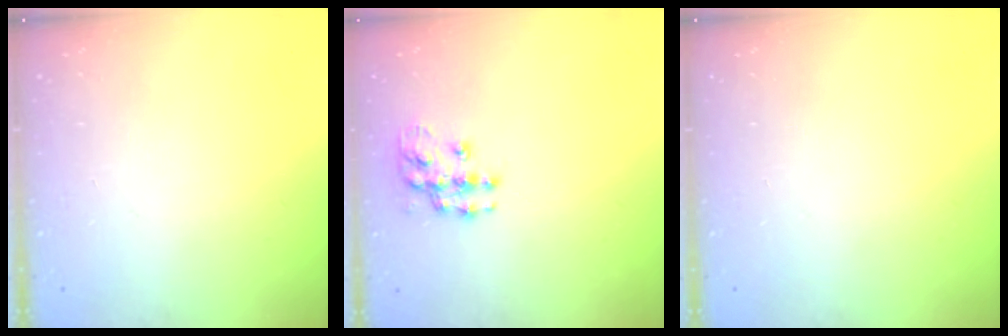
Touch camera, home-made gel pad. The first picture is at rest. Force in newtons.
{"total": 10.4, "press": 10.4, "slide": 0.5}
{"total": 0.0}